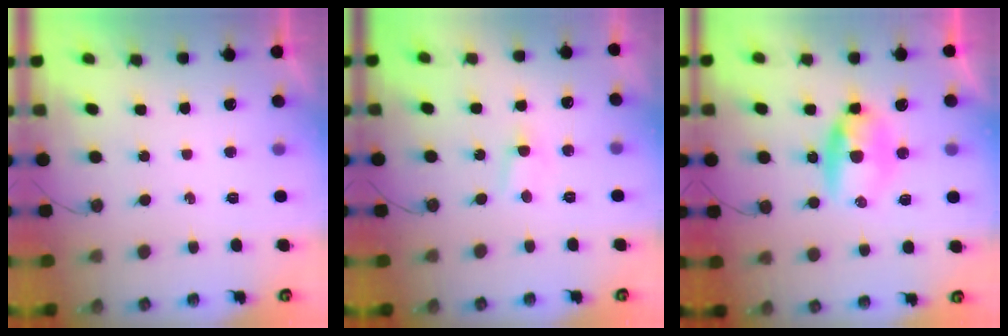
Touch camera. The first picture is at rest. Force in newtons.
{"total": 2.8, "press": 2.8, "slide": 0.4}
{"total": 16.7, "press": 10.2, "slide": 13.2}